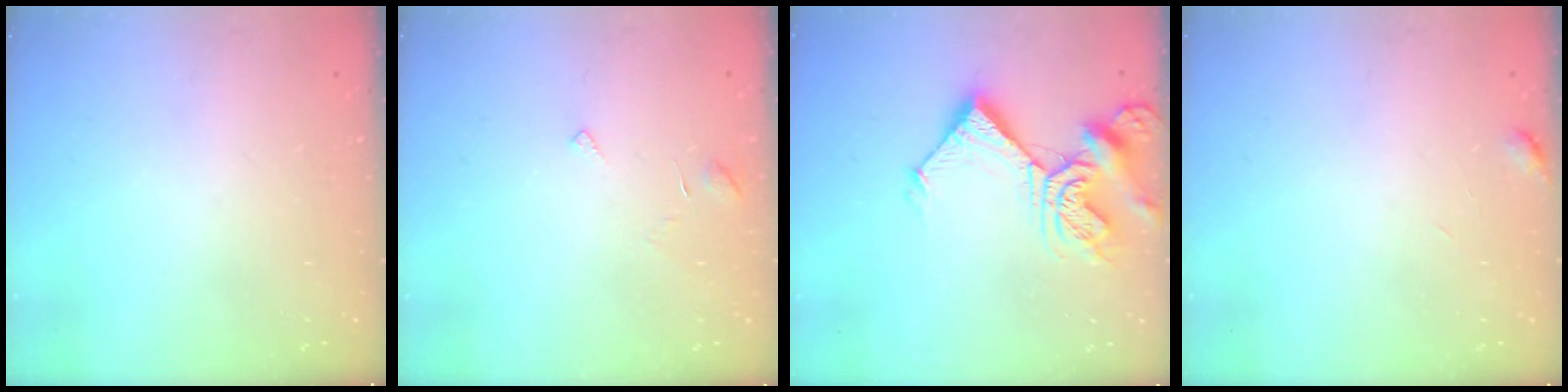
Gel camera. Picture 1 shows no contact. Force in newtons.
{"total": 3.6, "press": 3.6, "slide": 0.3}
{"total": 12.5, "press": 12.5, "slide": 1.3}
{"total": 3.7, "press": 3.7, "slide": 0.3}